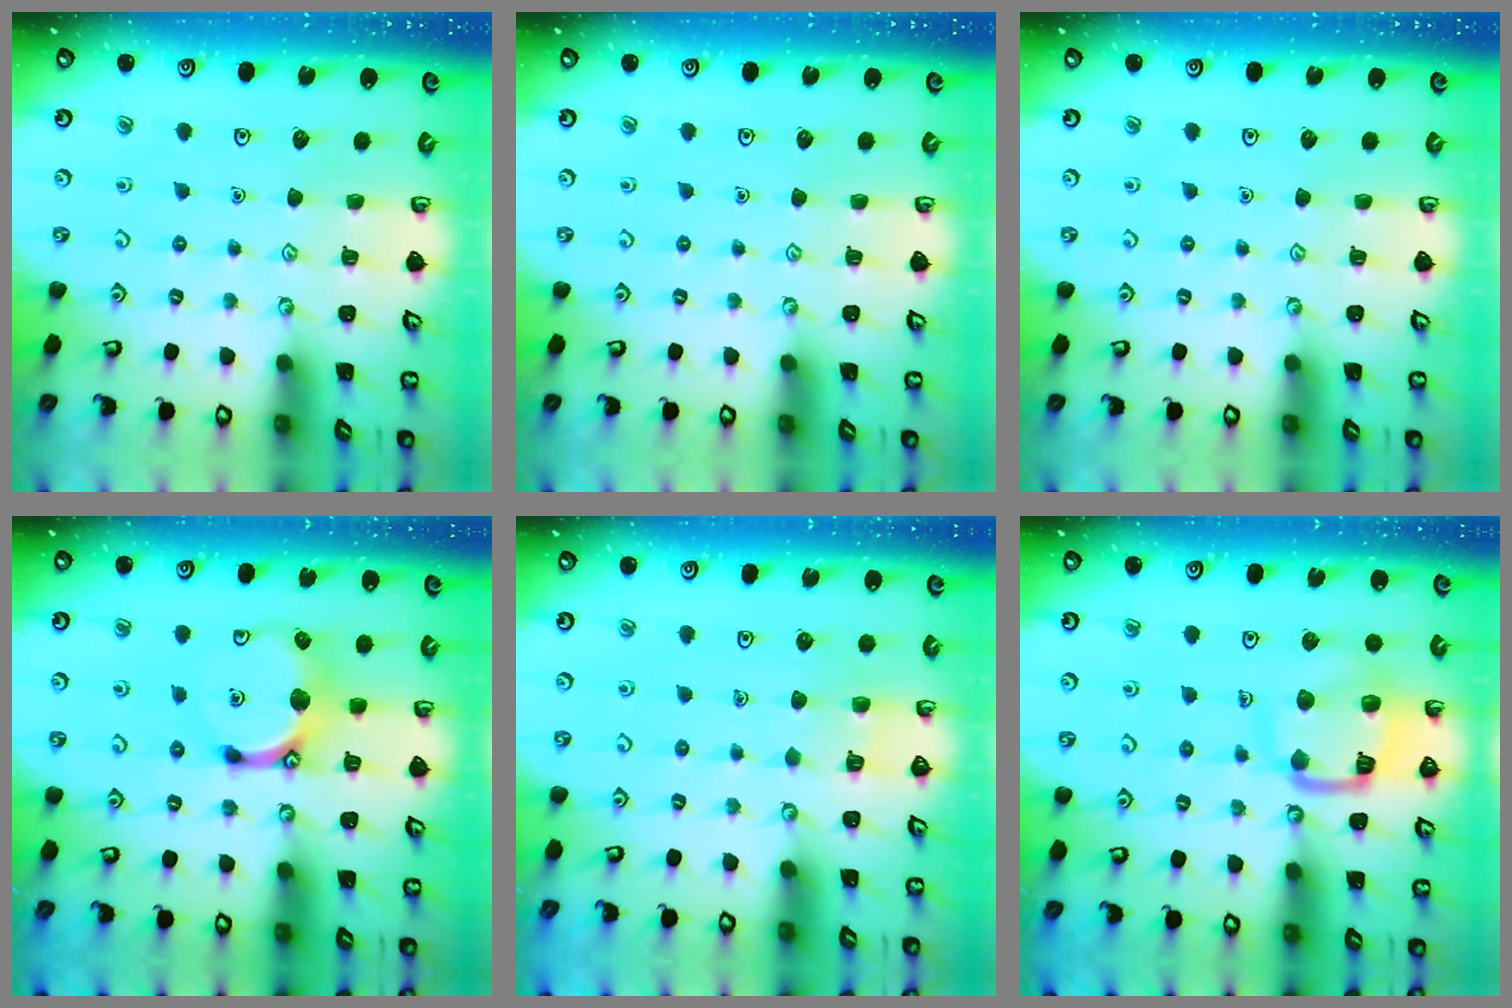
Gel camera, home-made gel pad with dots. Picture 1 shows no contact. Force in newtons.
{"total": 0.0}
{"total": 0.0}
{"total": 11.0, "press": 11.0, "slide": 0.5}
{"total": 4.3, "press": 4.3, "slide": 0.4}
{"total": 13.2, "press": 13.1, "slide": 1.5}